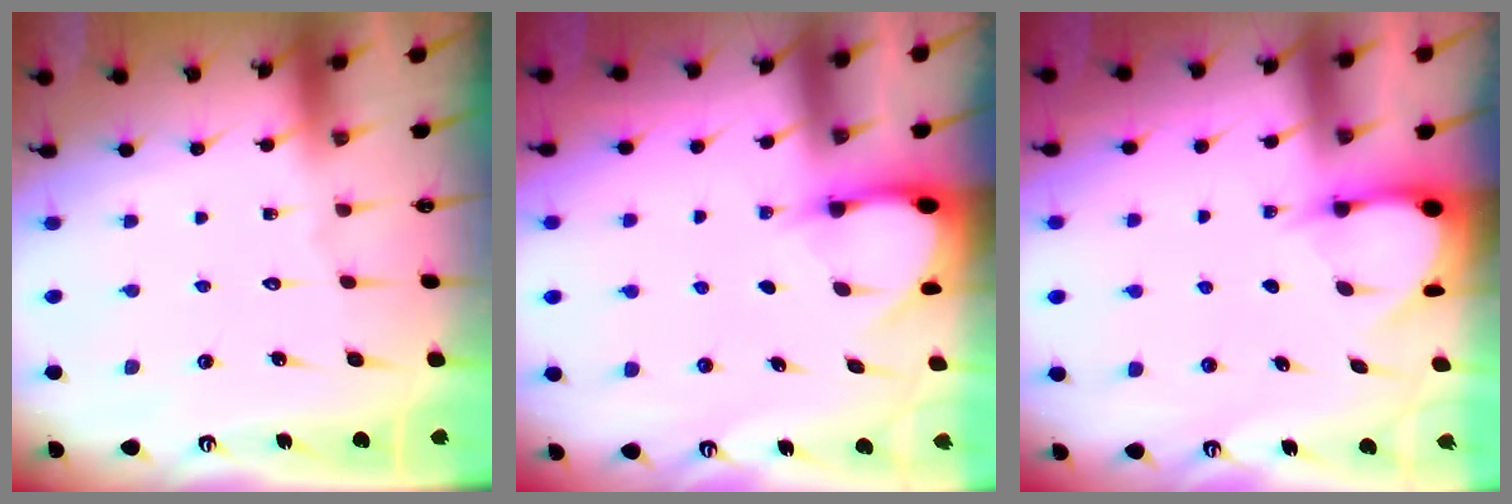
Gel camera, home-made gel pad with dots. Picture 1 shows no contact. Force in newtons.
{"total": 2.9, "press": 2.9, "slide": 0.3}
{"total": 3.3, "press": 3.3, "slide": 0.3}